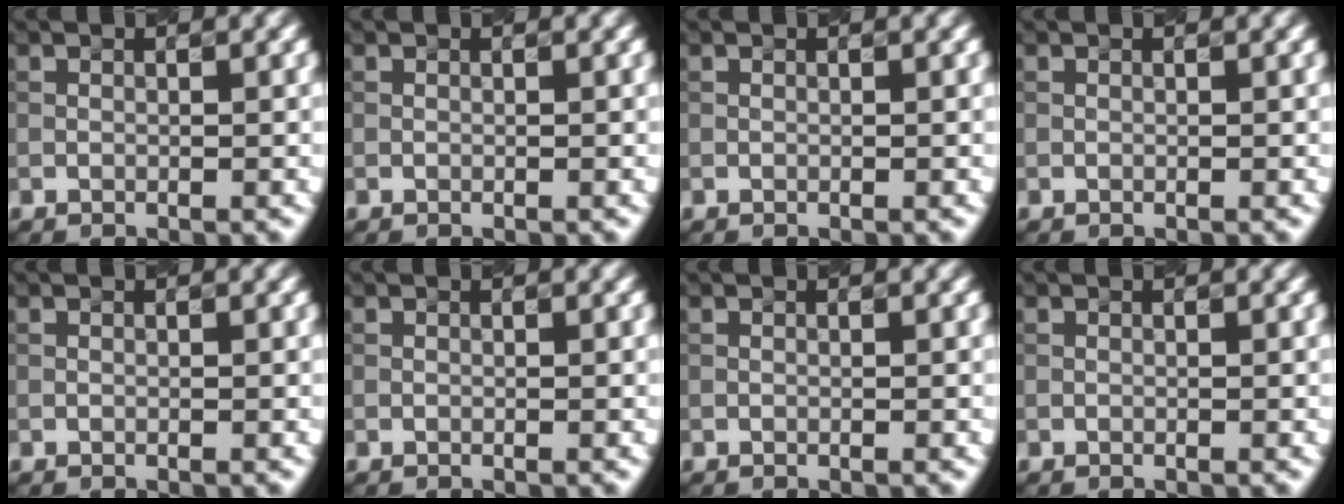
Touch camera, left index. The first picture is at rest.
{"total": 0.0}
{"total": 0.0}
{"total": 0.0}
{"total": 0.0}
{"total": 0.0}
{"total": 0.0}
{"total": 0.0}